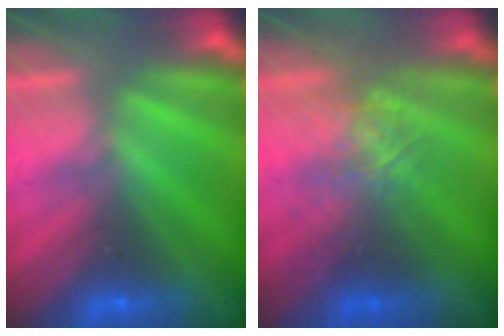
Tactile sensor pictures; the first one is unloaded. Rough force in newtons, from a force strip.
{"total": 2.6}